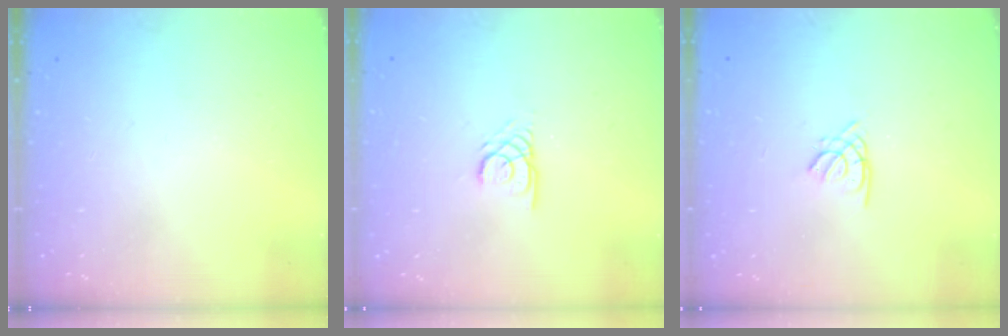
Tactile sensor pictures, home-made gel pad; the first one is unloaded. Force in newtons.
{"total": 2.4, "press": 2.4, "slide": 0.2}
{"total": 1.4, "press": 1.4, "slide": 0.4}